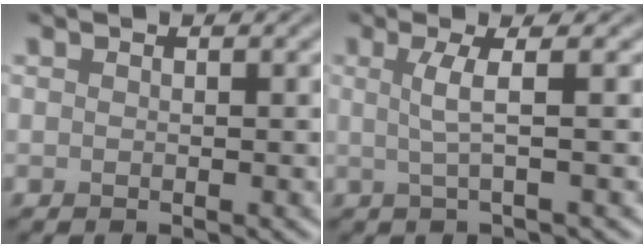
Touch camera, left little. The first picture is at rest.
{"total": 2.8, "force": [0.4, 0.5, 2.7], "torque": [-0.051, 0.000, 0.004]}